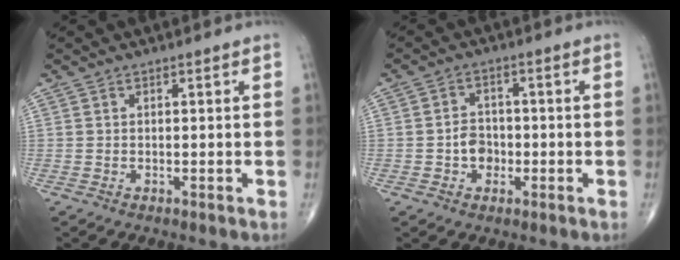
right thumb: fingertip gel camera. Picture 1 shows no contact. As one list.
[{"total": 4.5, "force": [-1.1, 3.6, 2.4], "torque": [-0.016, 0.013, -0.023]}]